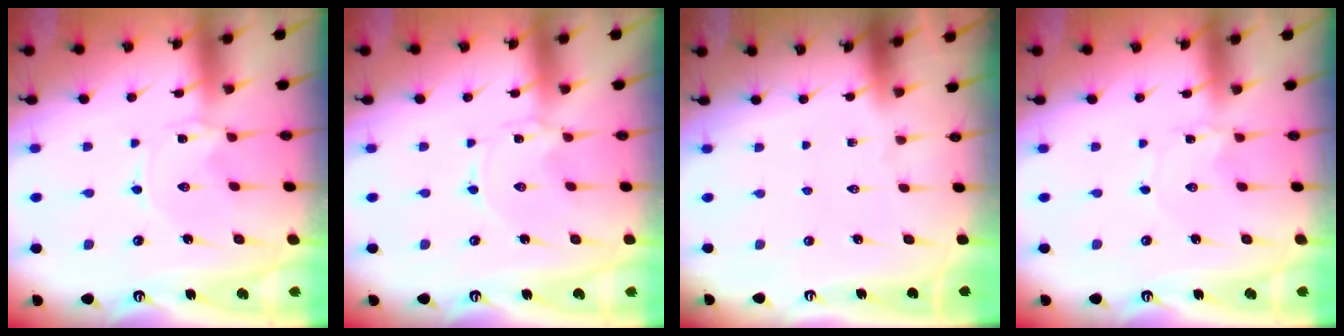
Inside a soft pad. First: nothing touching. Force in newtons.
{"total": 0.0}
{"total": 0.0}
{"total": 0.0}